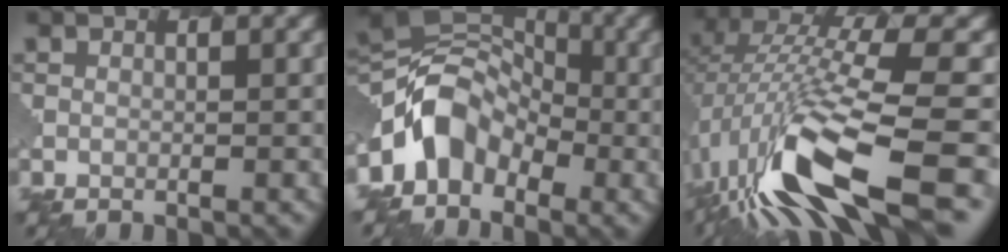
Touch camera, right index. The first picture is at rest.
{"total": 5.8, "force": [-2.5, 4.5, 2.7], "torque": [-0.031, 0.011, -0.060]}
{"total": 12.7, "force": [-5.6, 3.5, 10.9], "torque": [-0.218, 0.006, -0.087]}